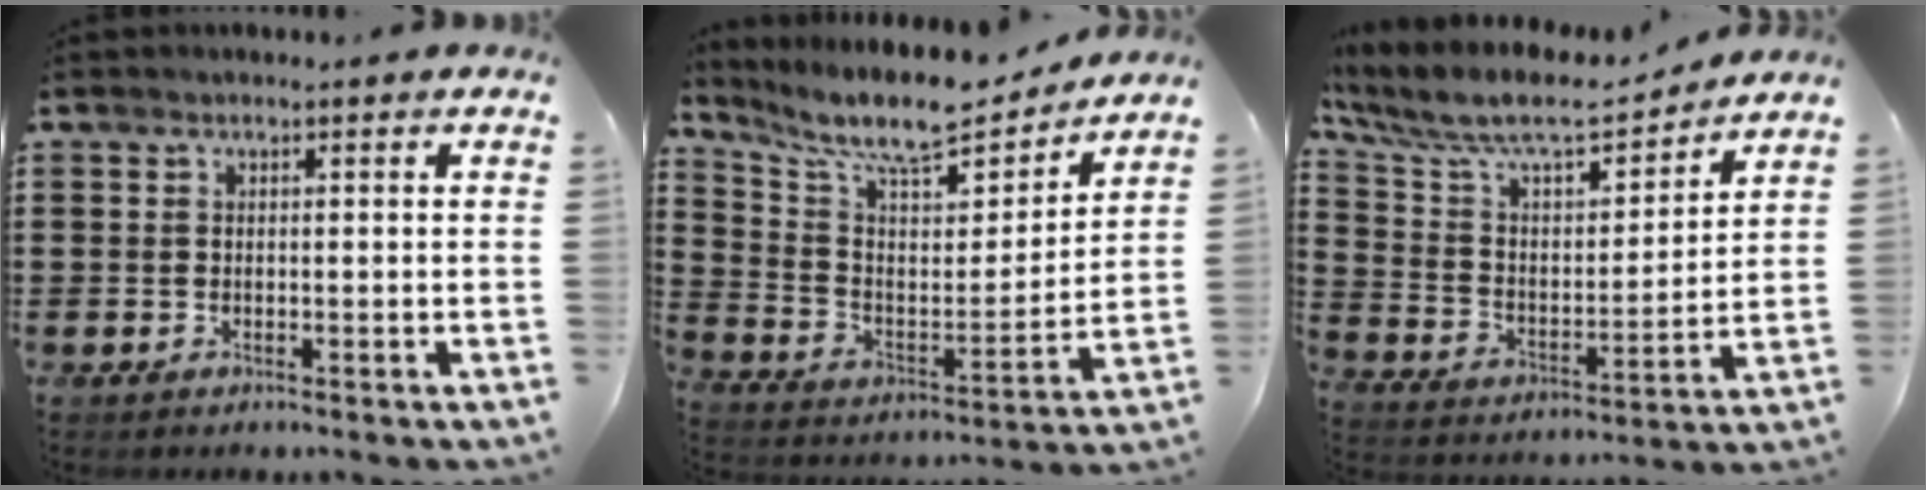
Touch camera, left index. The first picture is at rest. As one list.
[{"total": 10.3, "force": [9.1, 2.0, 4.5], "torque": [-0.119, -0.056, 0.156]}, {"total": 8.9, "force": [7.7, 2.0, 3.9], "torque": [-0.111, -0.050, 0.129]}]